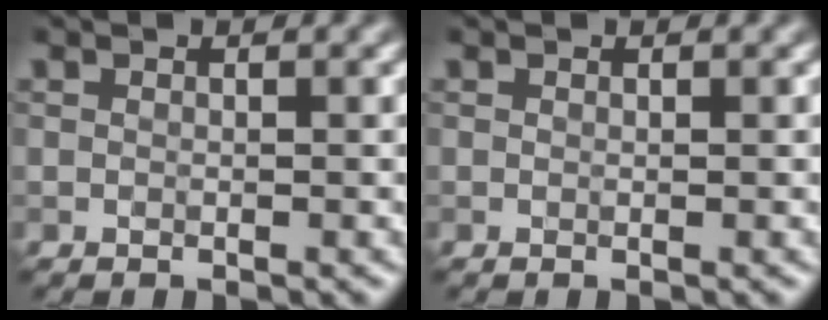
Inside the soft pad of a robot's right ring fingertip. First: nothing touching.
{"total": 0.0}